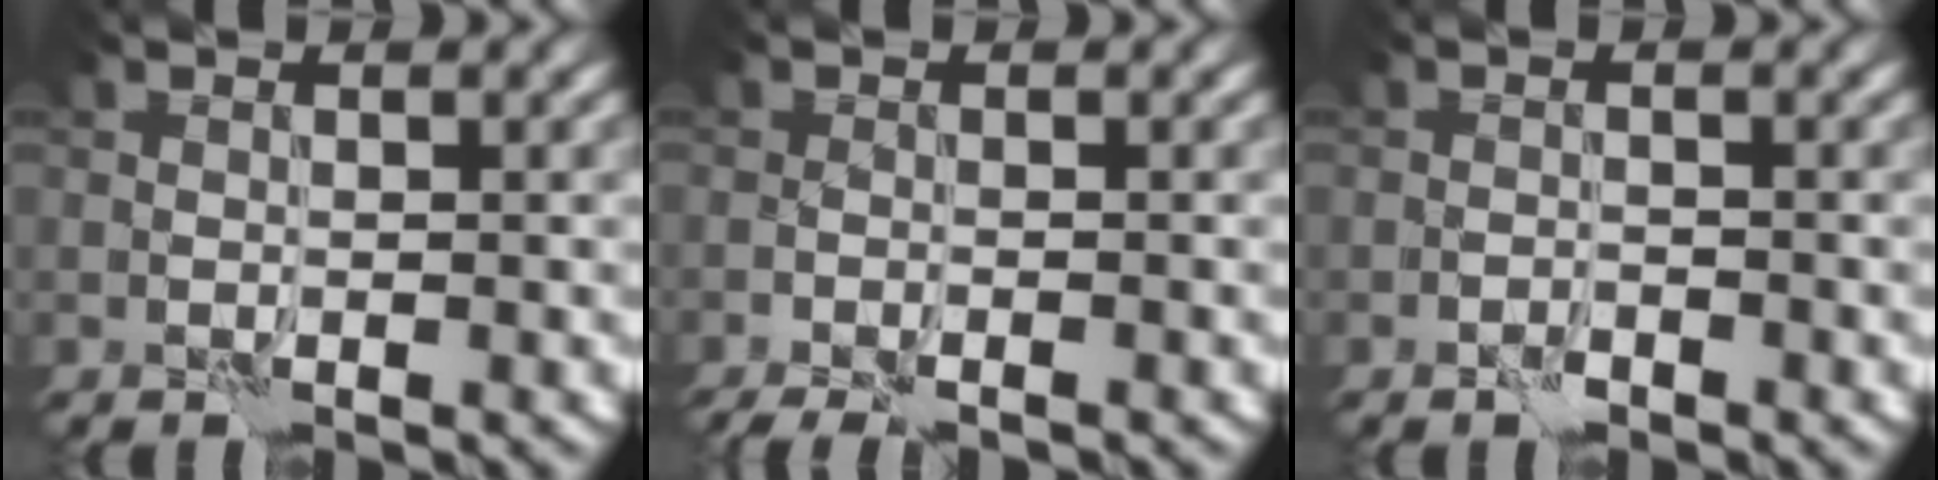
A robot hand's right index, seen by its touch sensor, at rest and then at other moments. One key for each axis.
{"total": 3.0, "fx": -2.6, "fy": 0.5, "fz": 1.4, "tx": -0.034, "ty": -0.008, "tz": -0.043}
{"total": 0.9, "fx": -0.7, "fy": 0.4, "fz": 0.3, "tx": -0.003, "ty": 0.002, "tz": -0.015}